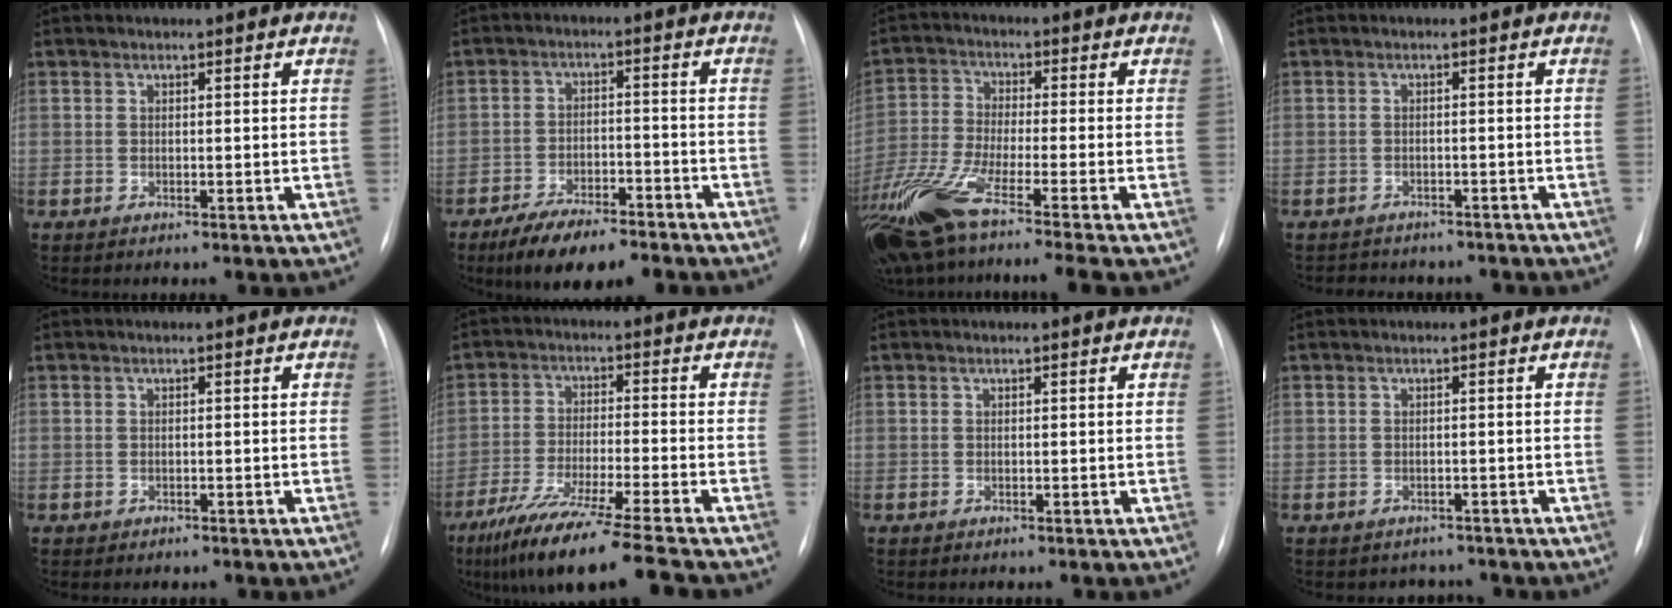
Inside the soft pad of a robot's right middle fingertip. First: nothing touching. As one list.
[{"total": 9.9, "force": [-7.7, 3.0, 5.4], "torque": [-0.087, -0.012, -0.131]}, {"total": 15.7, "force": [-10.8, 0.2, 11.4], "torque": [-0.257, -0.046, -0.201]}, {"total": 6.7, "force": [-5.9, 2.8, 1.4], "torque": [-0.021, 0.009, -0.067]}, {"total": 0.0}, {"total": 15.1, "force": [-11.7, -1.1, 9.5], "torque": [-0.174, -0.050, -0.196]}, {"total": 0.0}, {"total": 2.3, "force": [-1.9, 1.1, -0.4], "torque": [0.002, 0.009, -0.025]}]